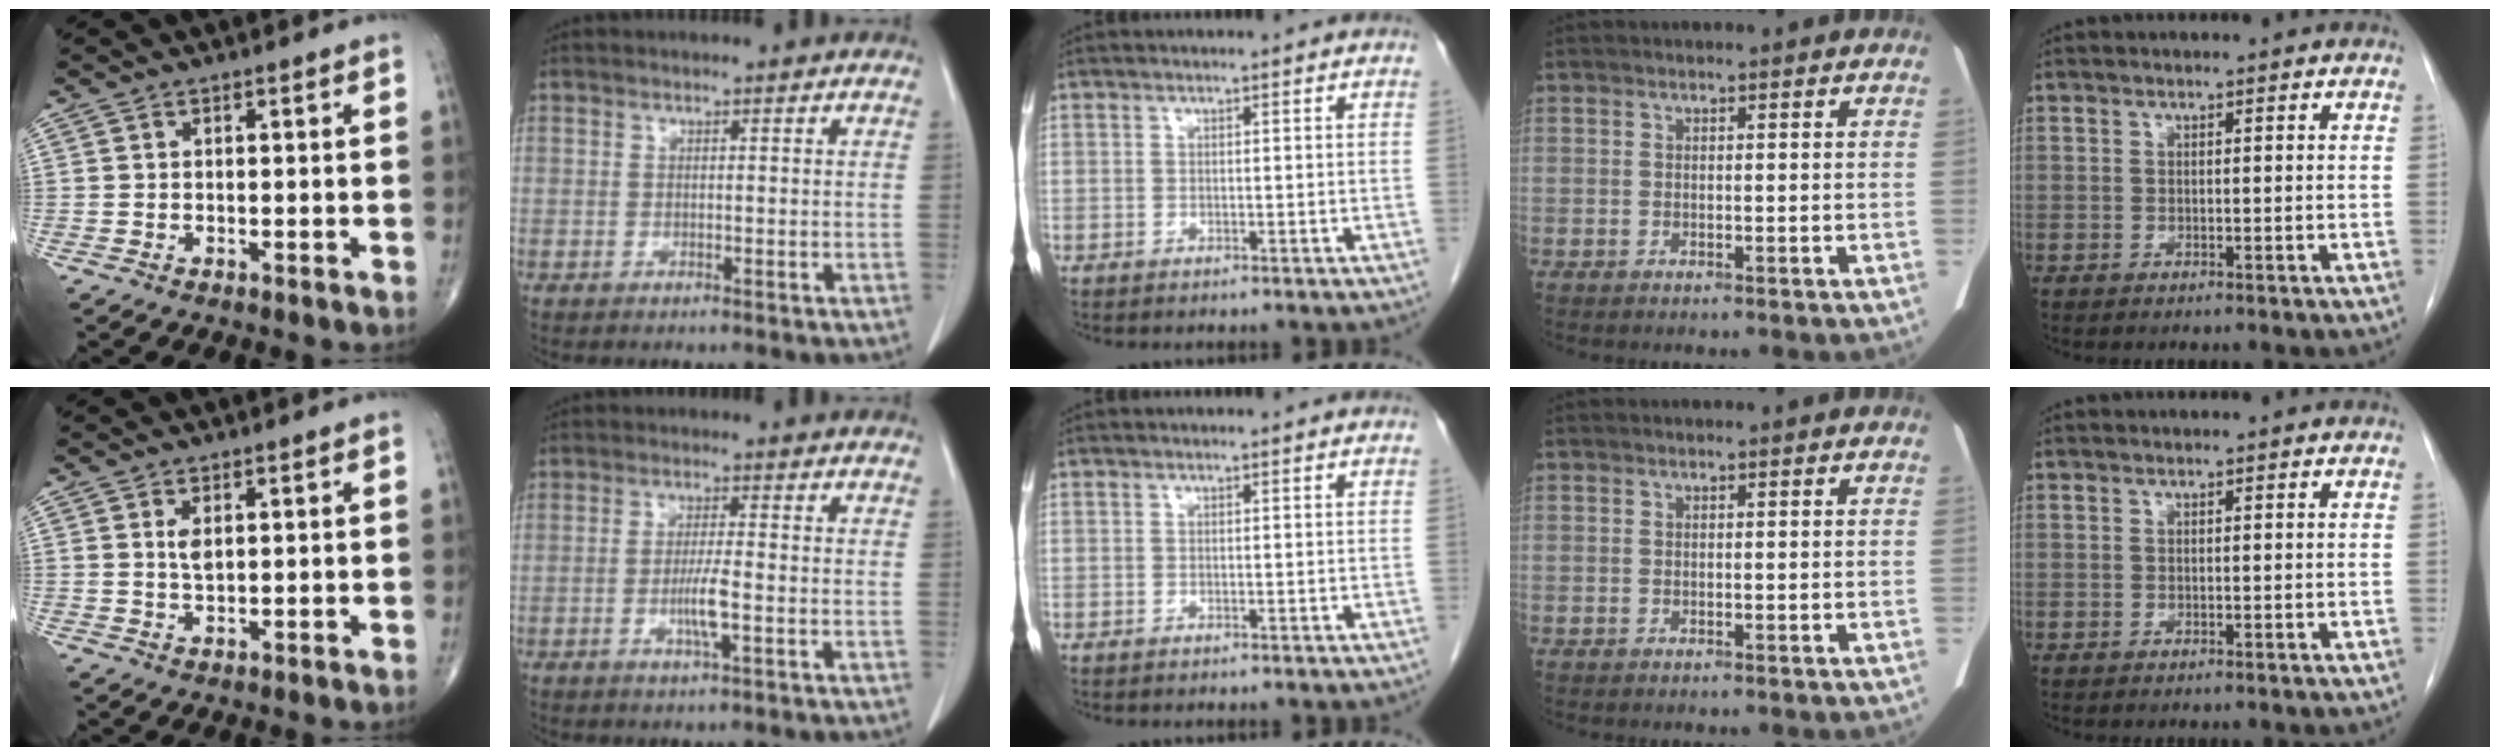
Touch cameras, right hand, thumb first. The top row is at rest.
{"thumb": {"total": 4.0, "force": [0.9, 2.3, 3.2], "torque": [-0.054, -0.007, 0.018]}, "index": {"total": 4.3, "force": [-1.2, 0.1, 4.1], "torque": [-0.079, -0.006, -0.023]}}